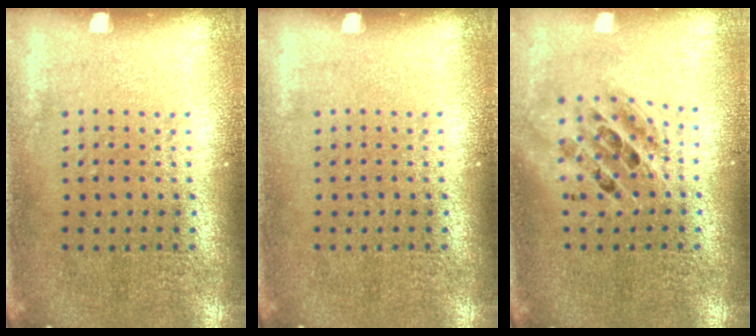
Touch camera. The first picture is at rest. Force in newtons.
{"total": 0.0}
{"total": 1.5, "press": 1.3, "slide": 0.8}